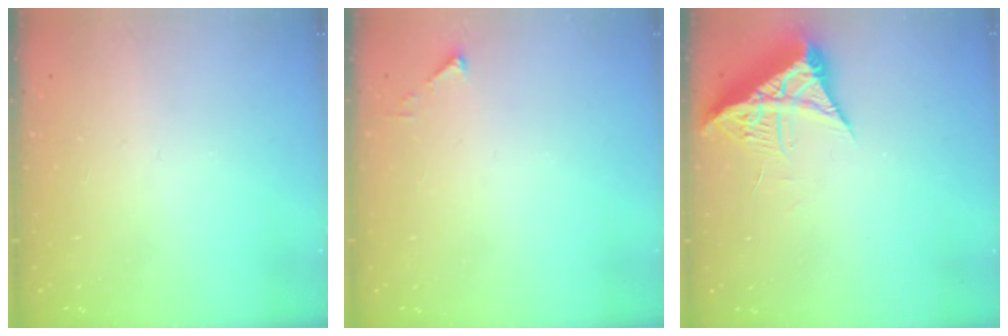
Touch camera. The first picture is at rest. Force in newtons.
{"total": 2.7, "press": 2.7, "slide": 0.3}
{"total": 8.1, "press": 8.0, "slide": 0.8}